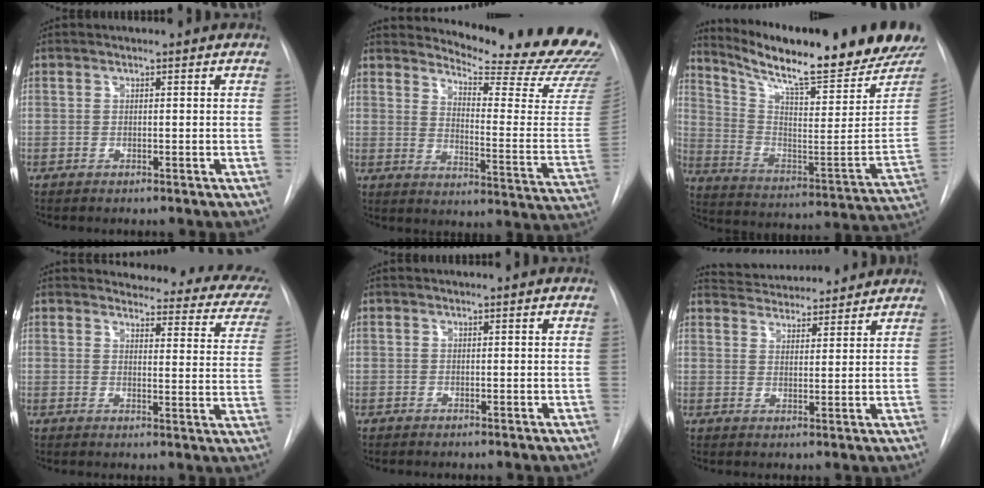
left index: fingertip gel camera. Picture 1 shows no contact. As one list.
[{"total": 22.3, "force": [21.1, 2.1, 6.6], "torque": [-0.091, -0.140, 0.245]}, {"total": 26.1, "force": [22.3, 1.7, 13.5], "torque": [-0.226, -0.074, 0.316]}, {"total": 18.4, "force": [17.2, 4.7, 4.6], "torque": [-0.019, -0.073, 0.163]}, {"total": 0.0}, {"total": 11.6, "force": [11.1, 2.2, 2.6], "torque": [-0.038, 0.021, 0.158]}]